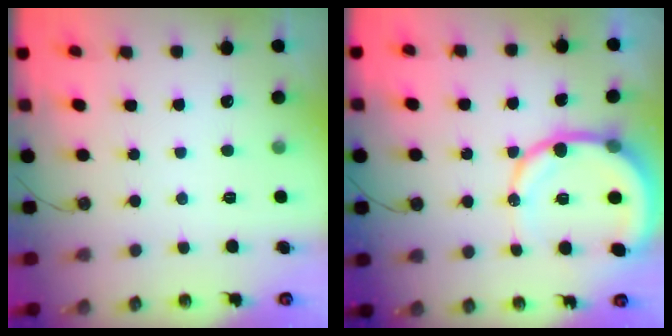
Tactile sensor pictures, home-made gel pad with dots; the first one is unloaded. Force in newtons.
{"total": 12.1, "press": 12.0, "slide": 1.7}